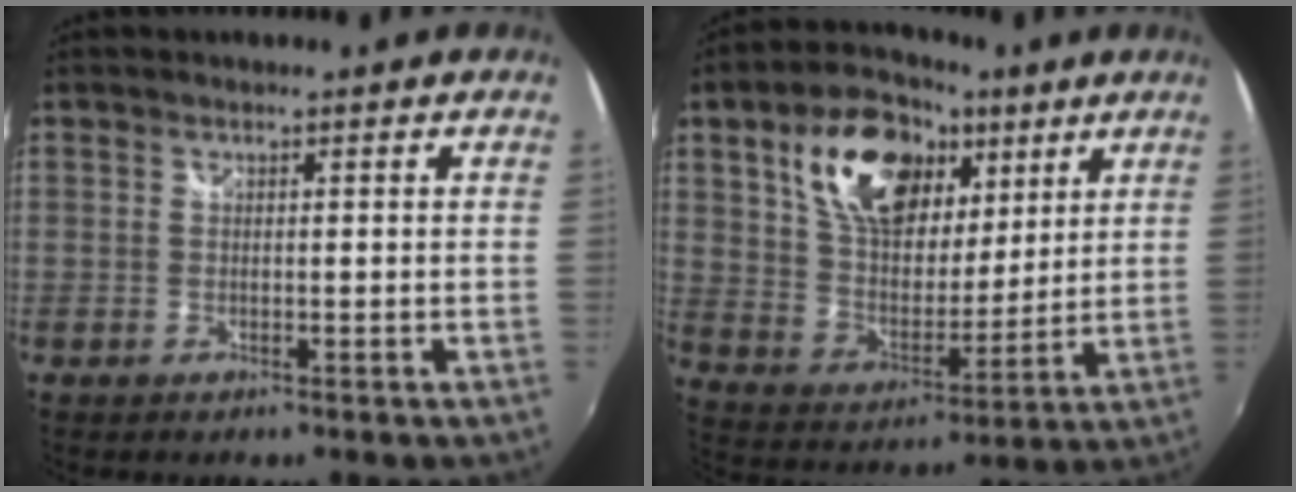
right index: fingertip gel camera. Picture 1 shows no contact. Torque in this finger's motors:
{"motor_torque": [1.14, 1.00, 0.60, 0.11]}